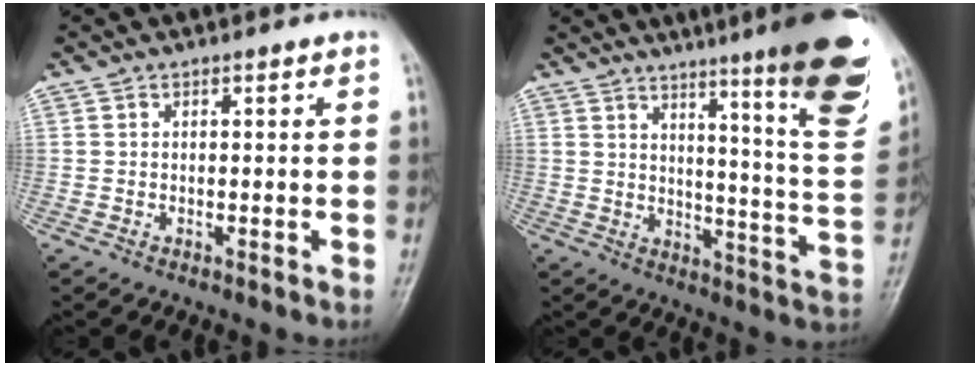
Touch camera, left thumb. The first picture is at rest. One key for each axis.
{"total": 22.8, "fx": 14.1, "fy": 2.3, "fz": 17.7, "tx": -0.212, "ty": -0.077, "tz": 0.184}